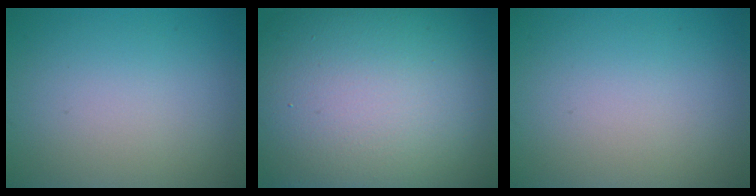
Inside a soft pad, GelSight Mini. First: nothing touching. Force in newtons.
{"total": 18.9, "press": 18.9, "slide": 0.9}
{"total": 0.0}